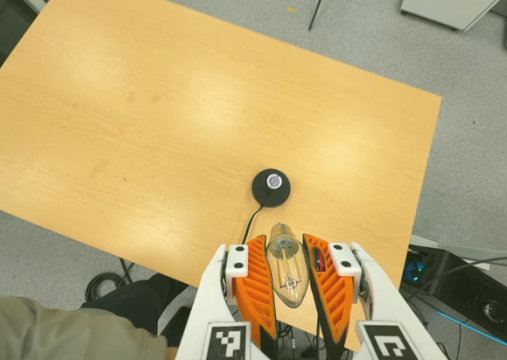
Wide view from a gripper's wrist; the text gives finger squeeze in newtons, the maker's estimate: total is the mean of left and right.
{"total": 18.7, "left": 20.3, "right": 17.0}